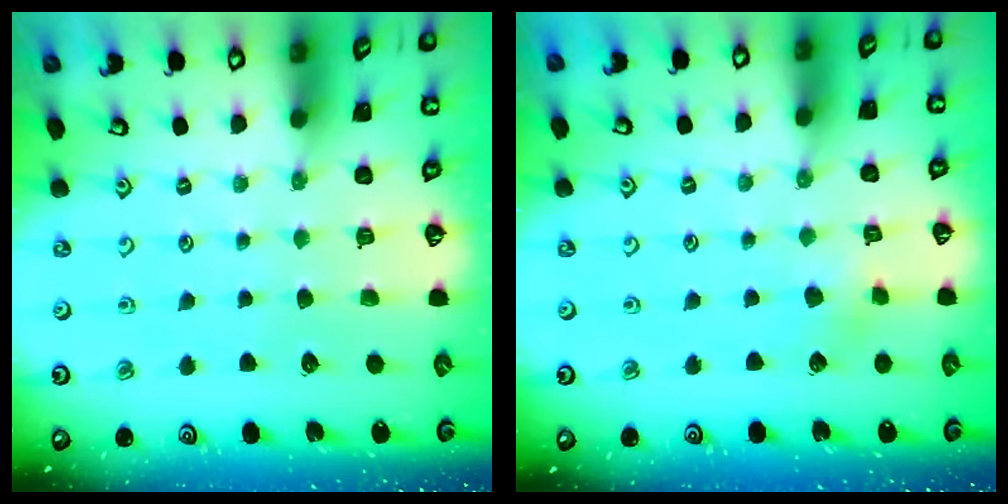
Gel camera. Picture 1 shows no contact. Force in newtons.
{"total": 4.8, "press": 4.6, "slide": 1.1}